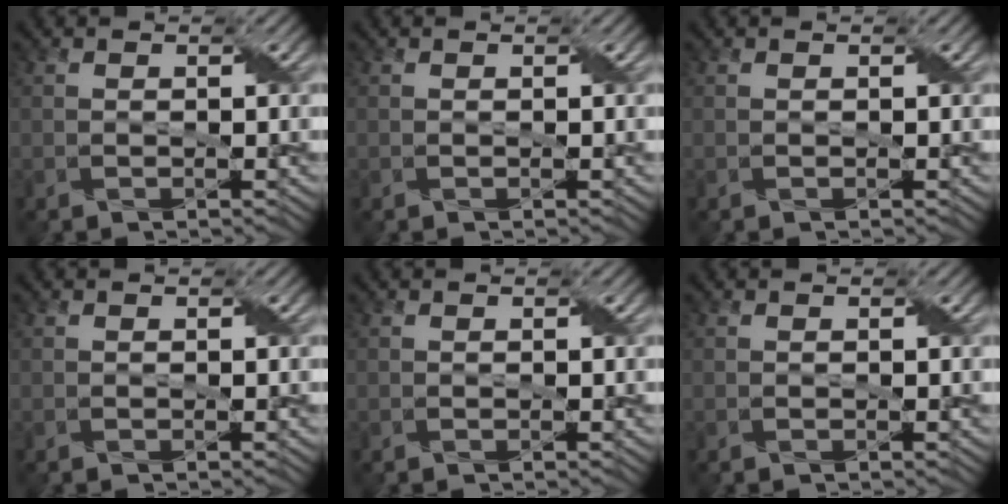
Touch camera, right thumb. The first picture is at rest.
{"total": 0.0}
{"total": 0.0}
{"total": 0.0}
{"total": 0.0}
{"total": 0.0}